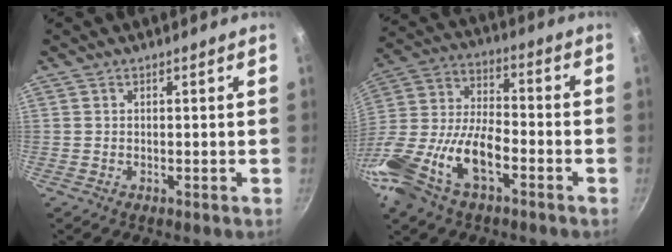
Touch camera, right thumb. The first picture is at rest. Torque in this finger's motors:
{"motor_torque": [0.51, 0.37, 1.51, -1.25, 0.58]}